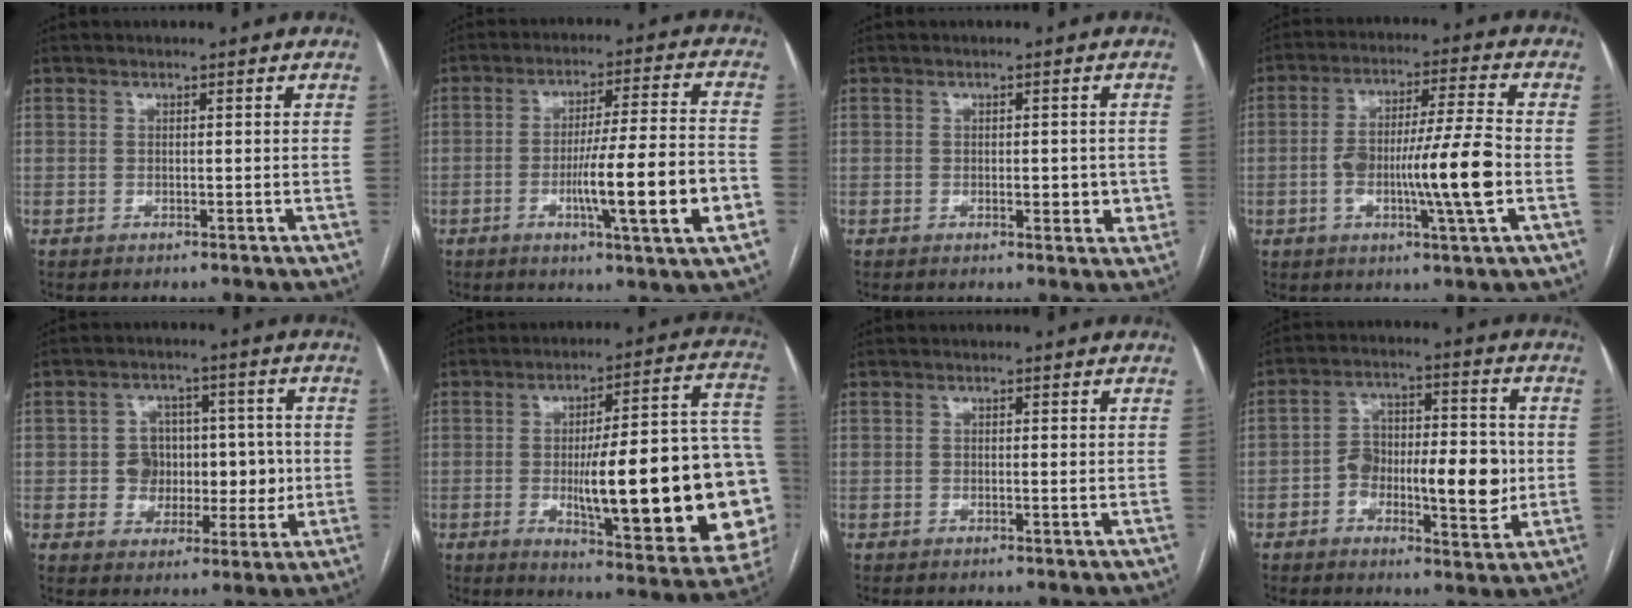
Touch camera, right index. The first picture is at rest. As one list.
[{"total": 14.5, "force": [-4.2, -0.1, 13.9], "torque": [-0.226, -0.008, -0.068]}, {"total": 3.6, "force": [-0.6, 1.7, 3.2], "torque": [-0.035, -0.001, -0.006]}, {"total": 12.6, "force": [-2.6, 0.3, 12.3], "torque": [-0.218, 0.004, -0.048]}, {"total": 8.1, "force": [-0.1, 7.0, 4.0], "torque": [-0.047, 0.031, 0.006]}, {"total": 28.7, "force": [-4.1, 4.4, 28.0], "torque": [-0.302, 0.006, -0.055]}, {"total": 0.5, "force": [-0.1, 0.1, 0.5], "torque": [-0.009, -0.001, -0.001]}, {"total": 13.0, "force": [-2.2, 5.2, 11.7], "torque": [-0.185, 0.021, -0.032]}]